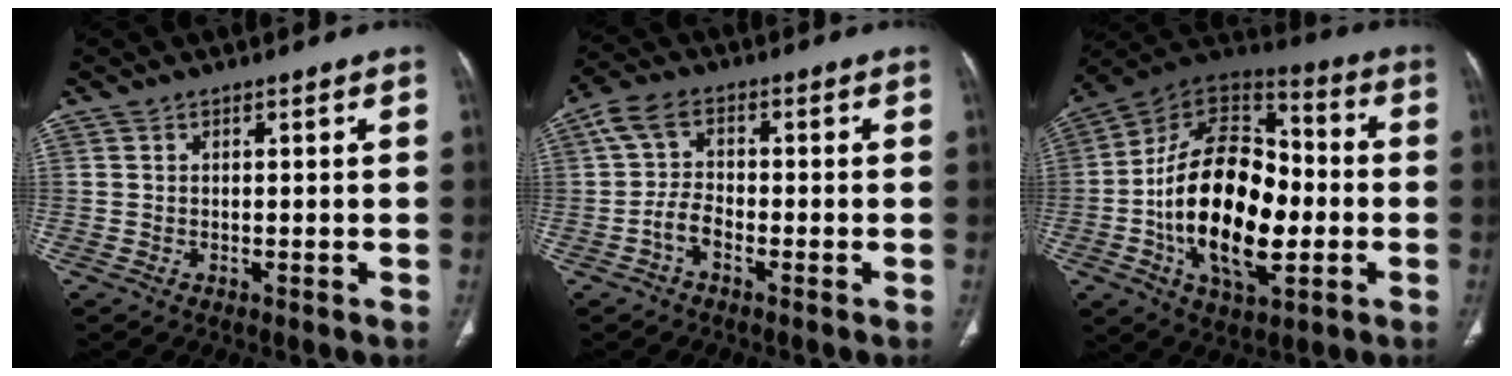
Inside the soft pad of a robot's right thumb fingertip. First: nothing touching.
{"total": 5.2, "force": [-2.1, 3.2, 3.5], "torque": [-0.068, 0.022, -0.047]}
{"total": 25.7, "force": [-3.9, 14.2, 21.0], "torque": [-0.339, 0.024, -0.063]}